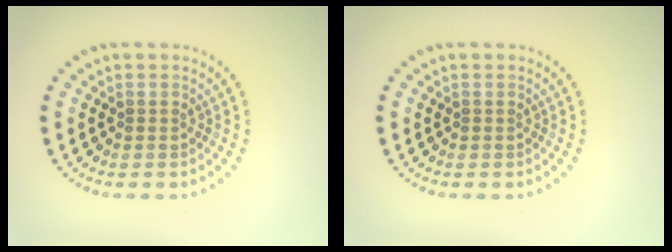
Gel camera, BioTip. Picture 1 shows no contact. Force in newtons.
{"total": 0.0}